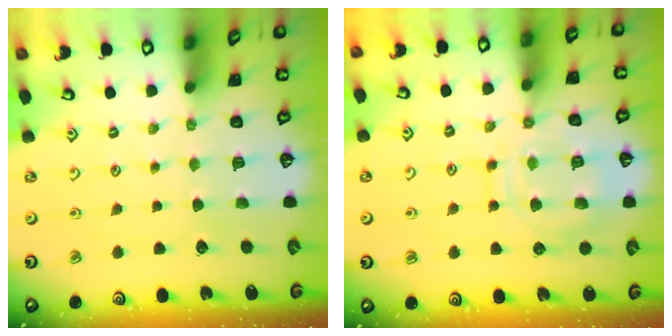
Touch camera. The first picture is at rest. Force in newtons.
{"total": 12.8, "press": 12.8, "slide": 1.1}